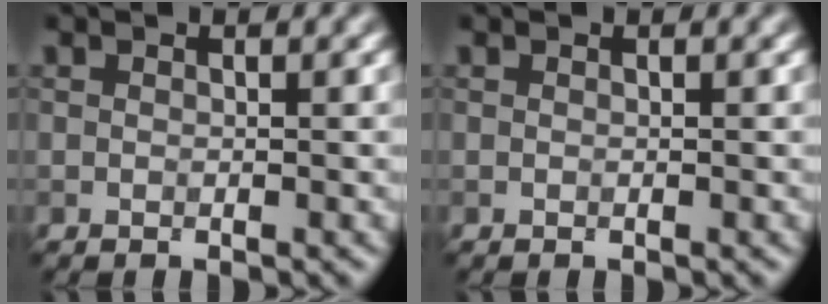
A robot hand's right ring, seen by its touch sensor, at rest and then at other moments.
{"total": 0.0}